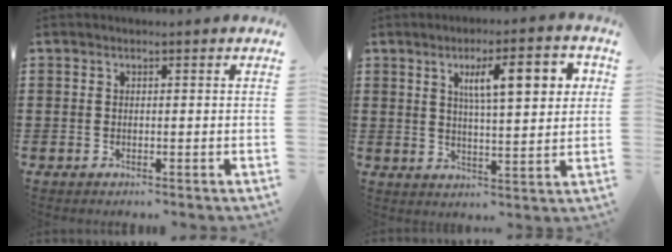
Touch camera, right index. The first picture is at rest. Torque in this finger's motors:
{"motor_torque": [0.50, 0.06, 0.81, 0.21]}